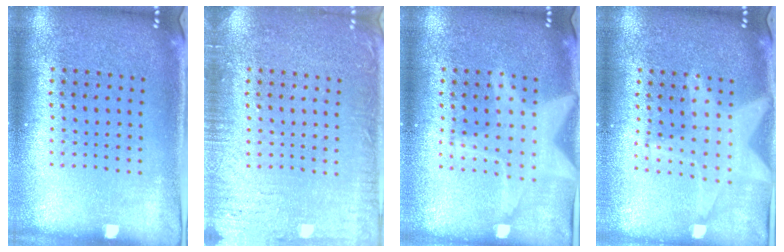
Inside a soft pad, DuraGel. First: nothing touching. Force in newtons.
{"total": 3.2, "press": 3.2, "slide": 0.4}
{"total": 2.6, "press": 2.6, "slide": 0.4}
{"total": 1.9, "press": 1.6, "slide": 1.0}